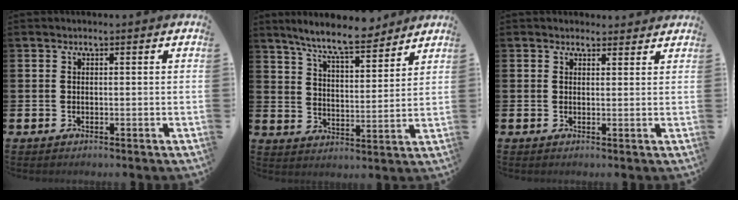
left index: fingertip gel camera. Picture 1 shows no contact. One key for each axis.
{"total": 8.4, "fx": 7.7, "fy": 1.0, "fz": 3.1, "tx": -0.082, "ty": -0.036, "tz": 0.138}
{"total": 1.7, "fx": 1.6, "fy": 0.6, "fz": -0.1, "tx": 0.006, "ty": -0.003, "tz": 0.029}